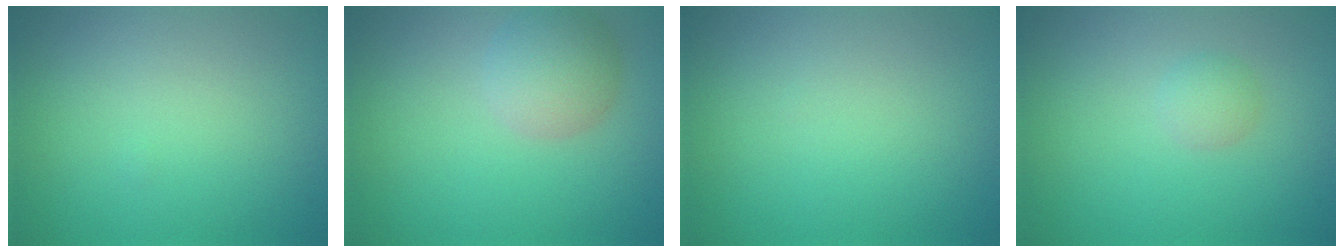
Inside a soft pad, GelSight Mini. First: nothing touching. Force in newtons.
{"total": 3.6, "press": 3.6, "slide": 0.2}
{"total": 0.0}
{"total": 1.2, "press": 1.2, "slide": 0.1}